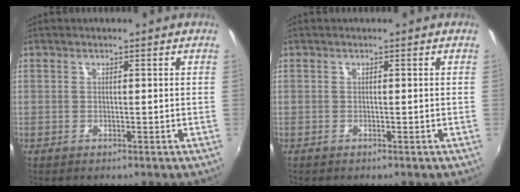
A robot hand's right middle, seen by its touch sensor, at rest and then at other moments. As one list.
[{"total": 0.0}]